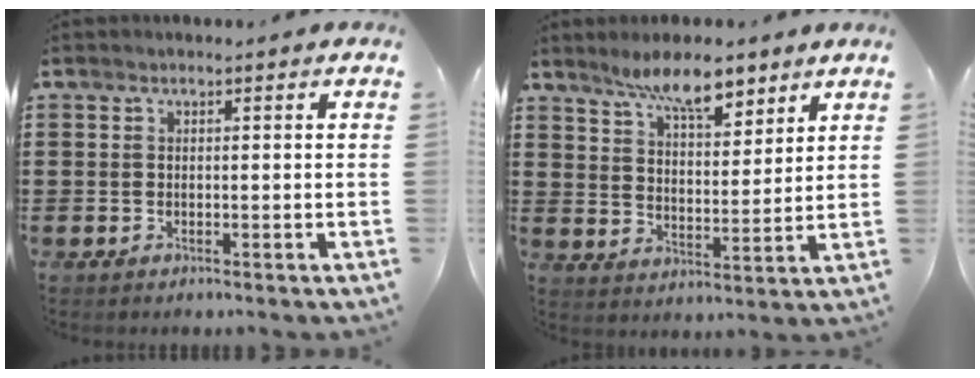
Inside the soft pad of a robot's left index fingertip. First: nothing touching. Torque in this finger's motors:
{"motor_torque": [0.48, 0.46, 0.41, 0.10]}